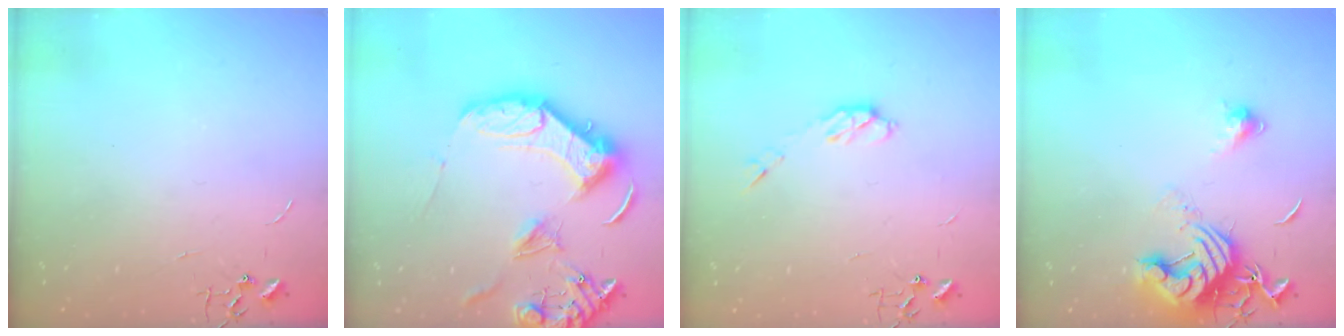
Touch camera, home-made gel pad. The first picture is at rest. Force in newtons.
{"total": 16.4, "press": 16.3, "slide": 1.6}
{"total": 5.1, "press": 5.1, "slide": 0.5}
{"total": 12.9, "press": 12.8, "slide": 1.6}